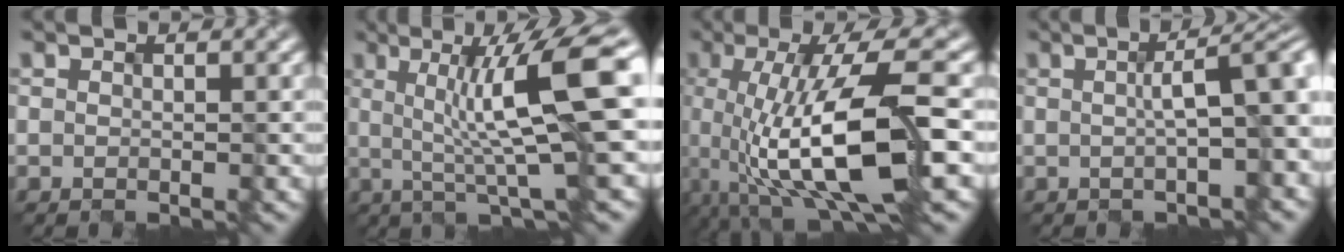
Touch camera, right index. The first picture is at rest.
{"total": 9.8, "force": [1.2, 1.7, 9.6], "torque": [-0.133, 0.003, 0.024]}
{"total": 11.3, "force": [-2.7, 3.1, 10.5], "torque": [-0.191, -0.008, -0.042]}
{"total": 6.9, "force": [0.4, 2.0, 6.6], "torque": [-0.063, 0.018, 0.008]}